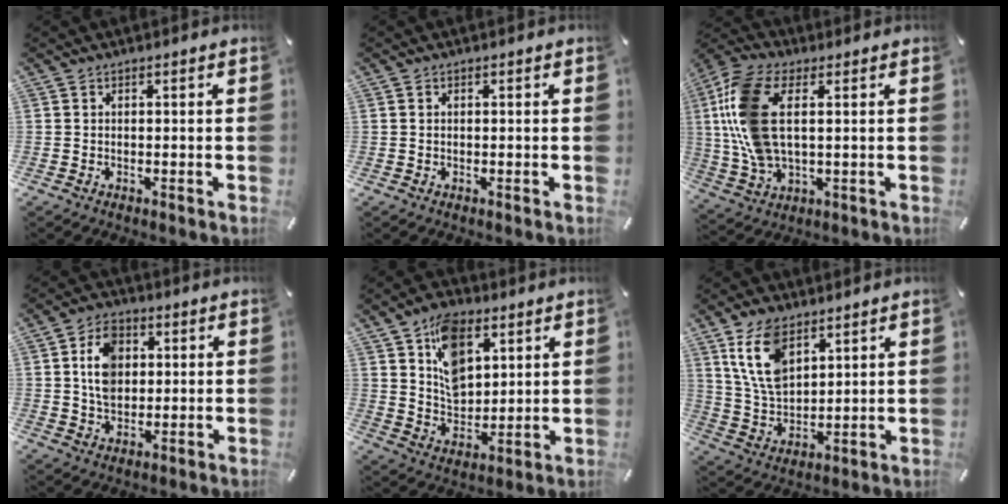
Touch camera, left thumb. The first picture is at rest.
{"total": 0.6, "force": [0.1, 0.5, 0.4], "torque": [-0.008, 0.004, 0.001]}
{"total": 14.6, "force": [2.6, 7.8, 12.0], "torque": [-0.275, -0.008, 0.051]}
{"total": 9.1, "force": [1.8, 6.9, 5.7], "torque": [-0.111, 0.005, 0.029]}
{"total": 12.3, "force": [6.1, 8.4, 6.6], "torque": [-0.111, -0.017, 0.116]}
{"total": 11.7, "force": [6.7, 6.6, 7.0], "torque": [-0.181, -0.021, 0.124]}